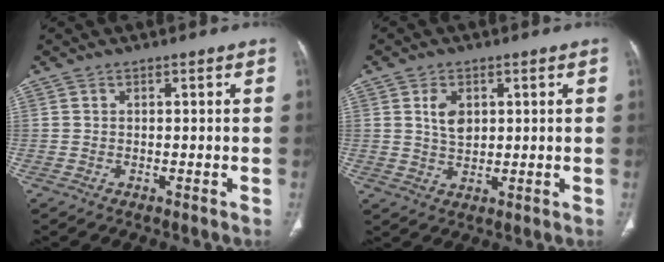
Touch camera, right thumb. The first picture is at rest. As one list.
[{"total": 4.6, "force": [1.4, 3.1, 3.1], "torque": [-0.045, -0.008, 0.029]}]